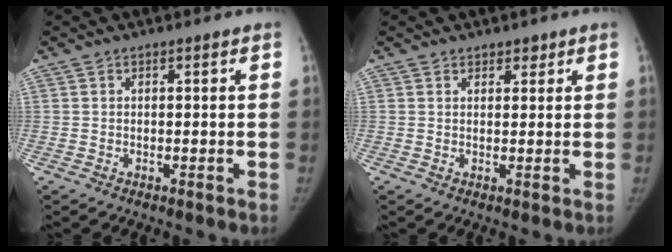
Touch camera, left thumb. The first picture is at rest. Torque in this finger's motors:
{"motor_torque": [-0.28, 0.06, 0.05, 0.10, -0.05]}